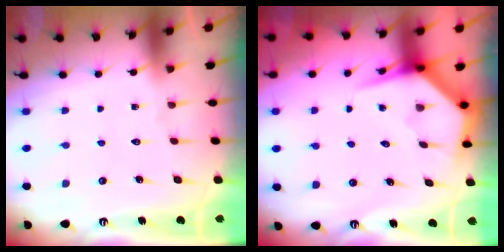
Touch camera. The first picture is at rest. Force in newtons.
{"total": 5.6, "press": 5.6, "slide": 0.4}